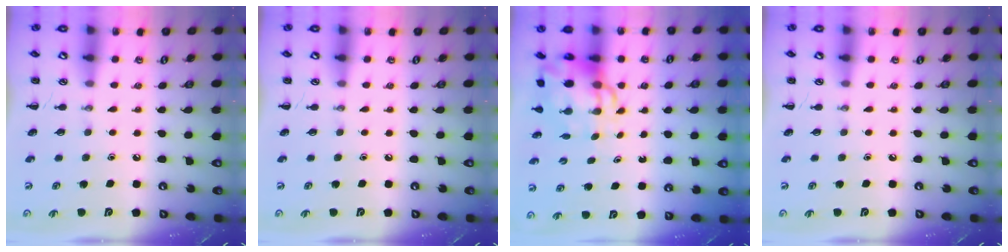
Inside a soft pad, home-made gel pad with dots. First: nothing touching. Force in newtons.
{"total": 0.0}
{"total": 7.6, "press": 7.2, "slide": 2.2}
{"total": 0.0}